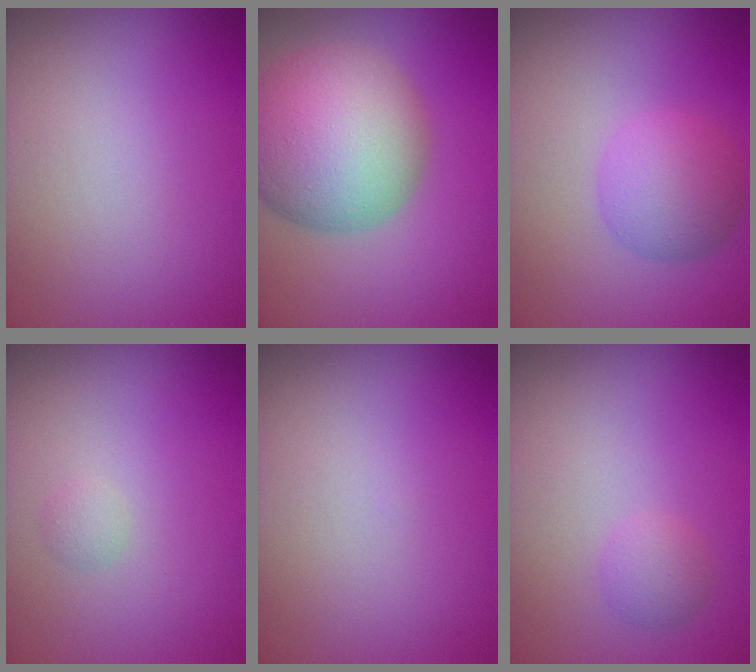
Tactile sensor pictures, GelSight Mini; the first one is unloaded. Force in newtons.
{"total": 10.3, "press": 10.2, "slide": 0.5}
{"total": 4.0, "press": 4.0, "slide": 0.1}
{"total": 0.7, "press": 0.7, "slide": 0.0}
{"total": 0.0}
{"total": 1.4, "press": 1.4, "slide": 0.1}